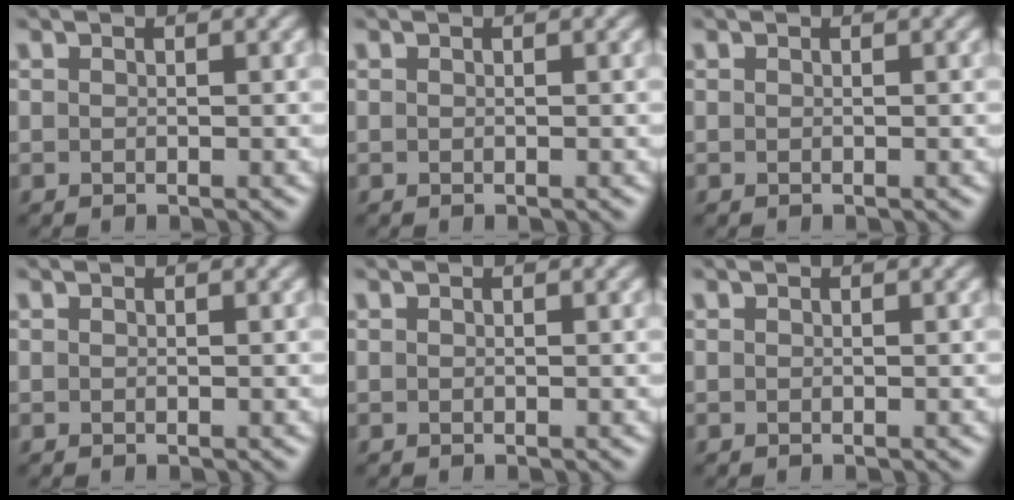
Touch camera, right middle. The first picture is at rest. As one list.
[{"total": 0.0}, {"total": 0.0}, {"total": 0.0}, {"total": 0.0}, {"total": 0.0}]